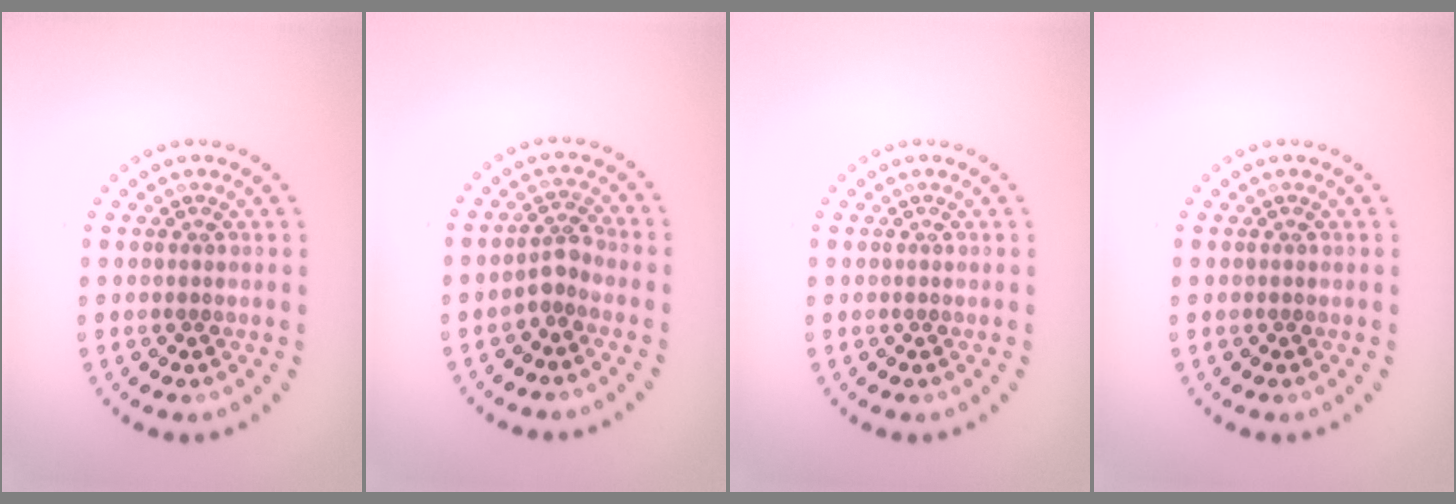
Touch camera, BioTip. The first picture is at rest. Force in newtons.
{"total": 1.9, "press": 1.4, "slide": 1.2}
{"total": 0.0}
{"total": 0.0}